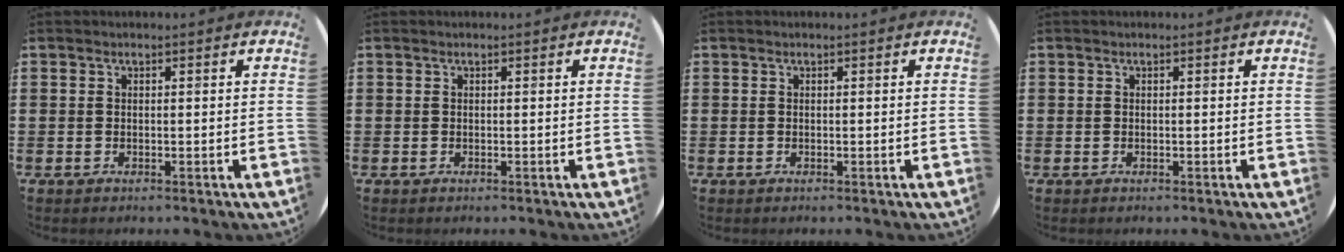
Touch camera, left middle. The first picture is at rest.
{"total": 0.0}
{"total": 0.0}
{"total": 0.0}